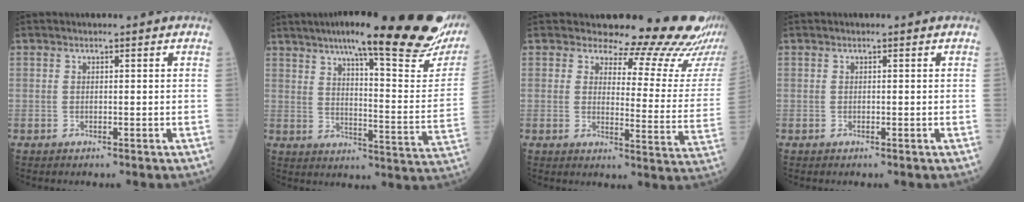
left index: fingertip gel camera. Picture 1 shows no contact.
{"total": 27.8, "force": [21.1, 2.6, 17.8], "torque": [-0.238, -0.032, 0.273]}
{"total": 17.1, "force": [16.2, 3.1, 4.6], "torque": [-0.036, -0.114, 0.157]}
{"total": 0.0}